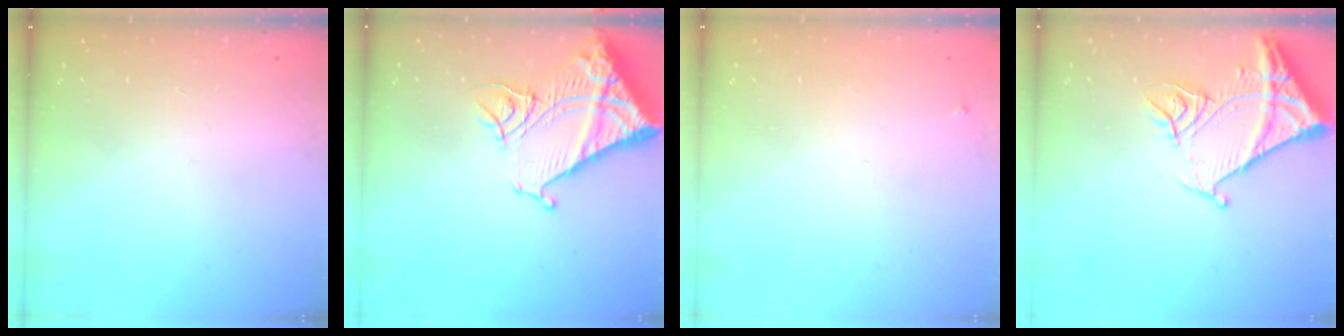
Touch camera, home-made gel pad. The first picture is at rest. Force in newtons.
{"total": 18.4, "press": 18.3, "slide": 2.2}
{"total": 3.8, "press": 3.7, "slide": 0.6}
{"total": 13.7, "press": 13.6, "slide": 1.4}